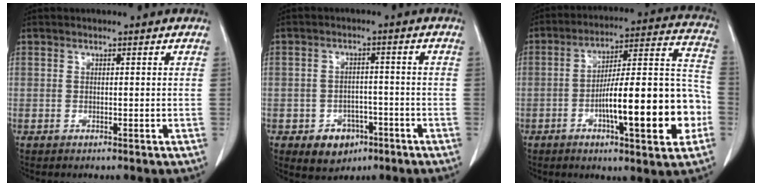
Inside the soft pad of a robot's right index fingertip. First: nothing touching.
{"total": 5.6, "force": [-2.8, 4.2, 2.3], "torque": [-0.032, 0.006, -0.031]}
{"total": 19.7, "force": [-5.6, 3.5, 18.6], "torque": [-0.252, 0.027, -0.077]}